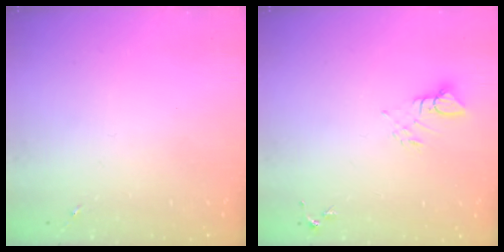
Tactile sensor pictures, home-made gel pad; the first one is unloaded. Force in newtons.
{"total": 4.1, "press": 4.1, "slide": 0.2}